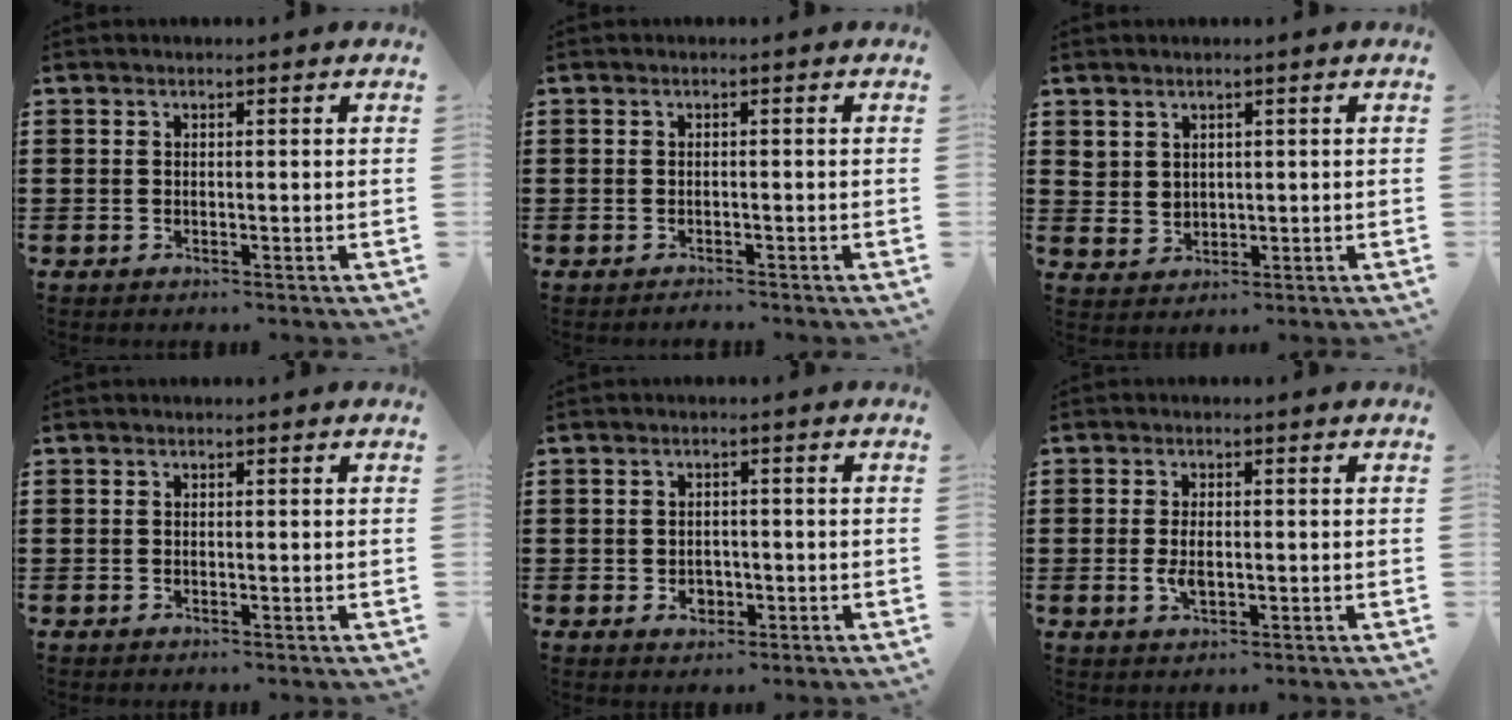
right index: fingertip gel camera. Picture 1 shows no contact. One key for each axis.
{"total": 0.6, "fx": -0.6, "fy": 0.1, "fz": 0.1, "tx": -0.004, "ty": -0.001, "tz": -0.014}
{"total": 2.4, "fx": 1.7, "fy": 1.7, "fz": 0.4, "tx": -0.018, "ty": 0.006, "tz": 0.034}
{"total": 0.0}
{"total": 2.2, "fx": -0.7, "fy": 1.5, "fz": 1.3, "tx": -0.030, "ty": -0.001, "tz": -0.014}
{"total": 3.2, "fx": -0.4, "fy": 1.4, "fz": 2.9, "tx": -0.062, "ty": -0.004, "tz": -0.008}